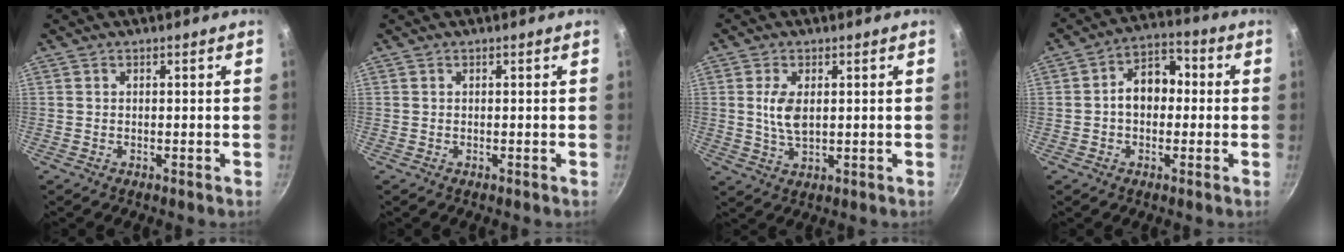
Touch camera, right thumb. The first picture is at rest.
{"total": 0.0}
{"total": 5.4, "force": [0.9, 2.8, 4.5], "torque": [-0.090, -0.008, 0.019]}
{"total": 9.1, "force": [-0.1, 6.6, 6.2], "torque": [-0.053, 0.031, -0.015]}